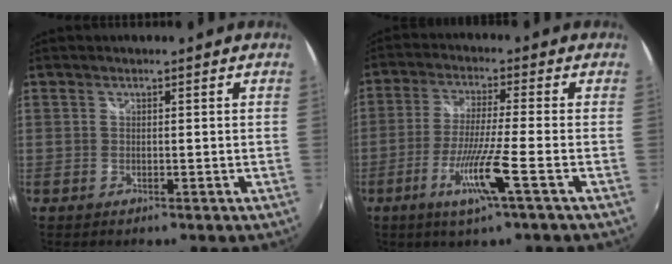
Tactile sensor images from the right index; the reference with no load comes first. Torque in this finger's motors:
{"motor_torque": [1.14, 1.00, 0.55, 0.14]}